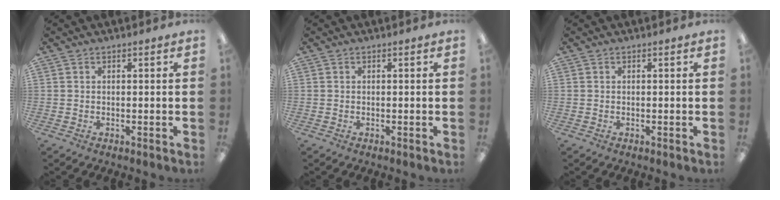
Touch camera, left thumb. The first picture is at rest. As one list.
[{"total": 0.0}, {"total": 0.0}]